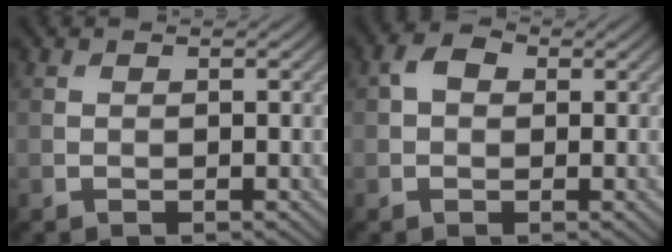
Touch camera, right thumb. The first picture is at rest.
{"total": 2.5, "force": [0.4, 1.9, 1.6], "torque": [-0.032, 0.004, -0.002]}